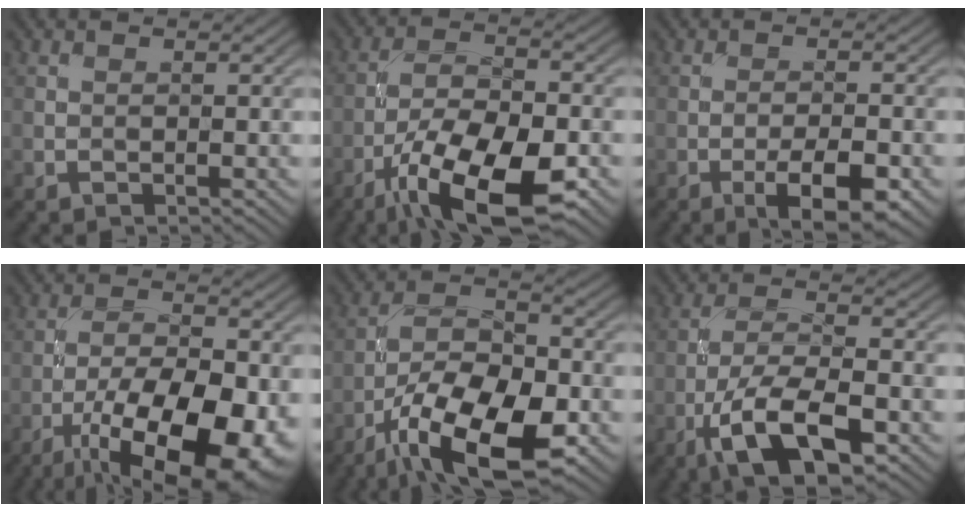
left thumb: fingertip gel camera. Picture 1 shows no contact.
{"total": 13.5, "force": [-7.2, 4.9, 10.3], "torque": [-0.194, -0.009, -0.138]}
{"total": 6.4, "force": [-3.2, 1.9, 5.2], "torque": [-0.085, 0.002, -0.047]}
{"total": 16.1, "force": [-7.8, 6.3, 12.6], "torque": [-0.210, -0.014, -0.125]}
{"total": 14.7, "force": [-8.0, 6.0, 10.8], "torque": [-0.200, -0.008, -0.158]}
{"total": 10.9, "force": [-5.5, 3.7, 8.7], "torque": [-0.164, -0.004, -0.110]}